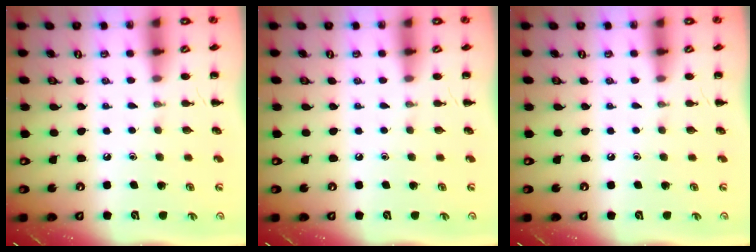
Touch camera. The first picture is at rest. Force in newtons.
{"total": 0.0}
{"total": 0.0}